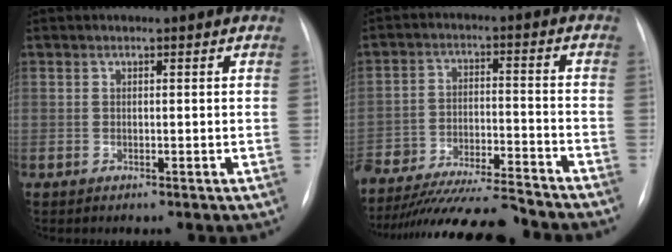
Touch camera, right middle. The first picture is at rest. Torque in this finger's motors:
{"motor_torque": [1.02, -1.12, 0.29, 0.12]}